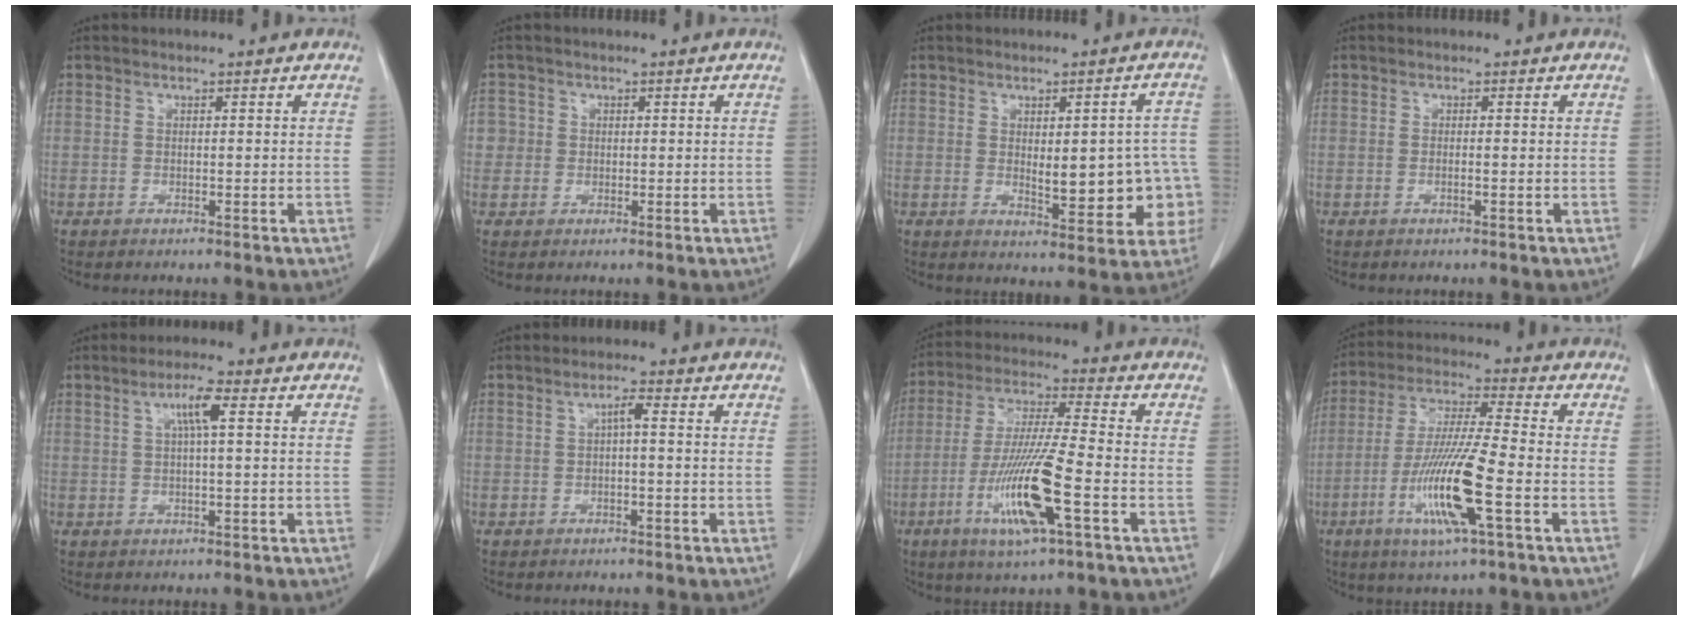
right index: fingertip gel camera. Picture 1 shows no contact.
{"total": 3.4, "force": [0.2, 3.4, 0.2], "torque": [0.010, 0.012, 0.003]}
{"total": 12.5, "force": [-1.4, 5.1, 11.3], "torque": [-0.133, 0.021, -0.001]}
{"total": 0.8, "force": [-0.3, 0.2, 0.8], "torque": [-0.017, 0.000, -0.003]}
{"total": 4.3, "force": [1.3, 0.7, 4.0], "torque": [-0.080, 0.010, 0.024]}
{"total": 2.2, "force": [0.1, 0.6, 2.2], "torque": [-0.042, 0.007, 0.005]}
{"total": 14.4, "force": [-5.3, 0.7, 13.3], "torque": [-0.270, -0.020, -0.098]}
{"total": 14.4, "force": [-4.9, 0.7, 13.5], "torque": [-0.275, -0.018, -0.094]}